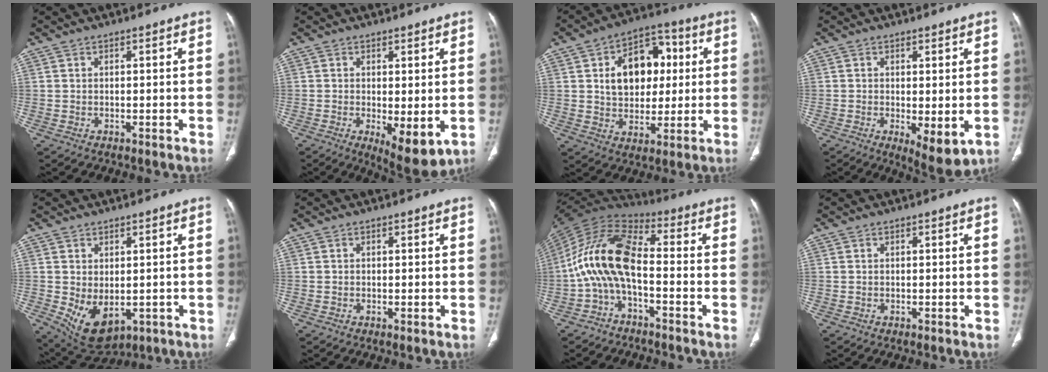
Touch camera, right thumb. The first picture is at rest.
{"total": 7.7, "force": [-1.6, 2.9, 7.0], "torque": [-0.101, -0.023, -0.016]}
{"total": 14.9, "force": [2.9, 10.4, 10.2], "torque": [-0.112, 0.013, 0.045]}
{"total": 6.6, "force": [-1.3, 2.5, 6.0], "torque": [-0.089, -0.022, -0.013]}
{"total": 8.5, "force": [-1.5, 5.3, 6.5], "torque": [-0.099, -0.007, 0.002]}
{"total": 0.0}
{"total": 13.5, "force": [-2.9, 6.5, 11.5], "torque": [-0.224, 0.065, -0.068]}
{"total": 0.0}